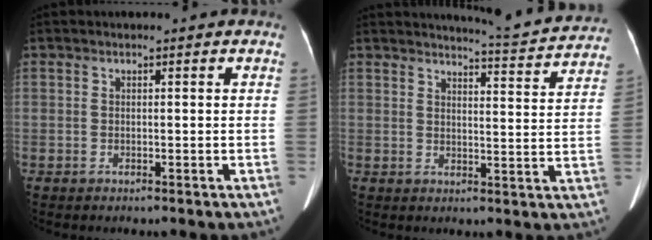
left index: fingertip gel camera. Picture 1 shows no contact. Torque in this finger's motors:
{"motor_torque": [0.23, -0.34, 0.00, 0.01]}